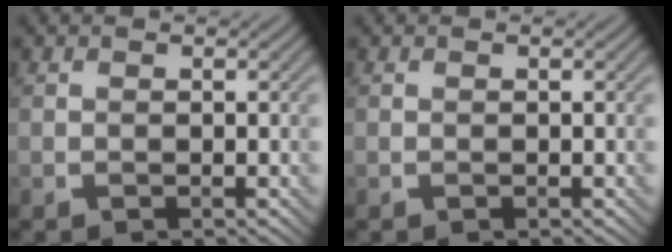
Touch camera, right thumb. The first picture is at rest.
{"total": 0.0}